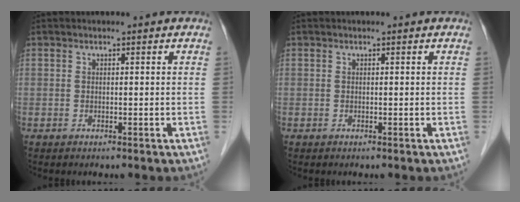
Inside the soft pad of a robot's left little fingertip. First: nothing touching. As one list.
[{"total": 0.0}]